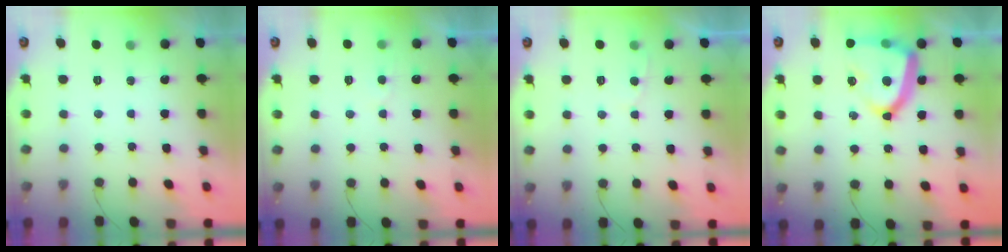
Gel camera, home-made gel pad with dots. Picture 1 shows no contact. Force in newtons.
{"total": 3.0, "press": 3.0, "slide": 0.3}
{"total": 2.1, "press": 2.1, "slide": 0.2}
{"total": 18.2, "press": 18.1, "slide": 1.7}